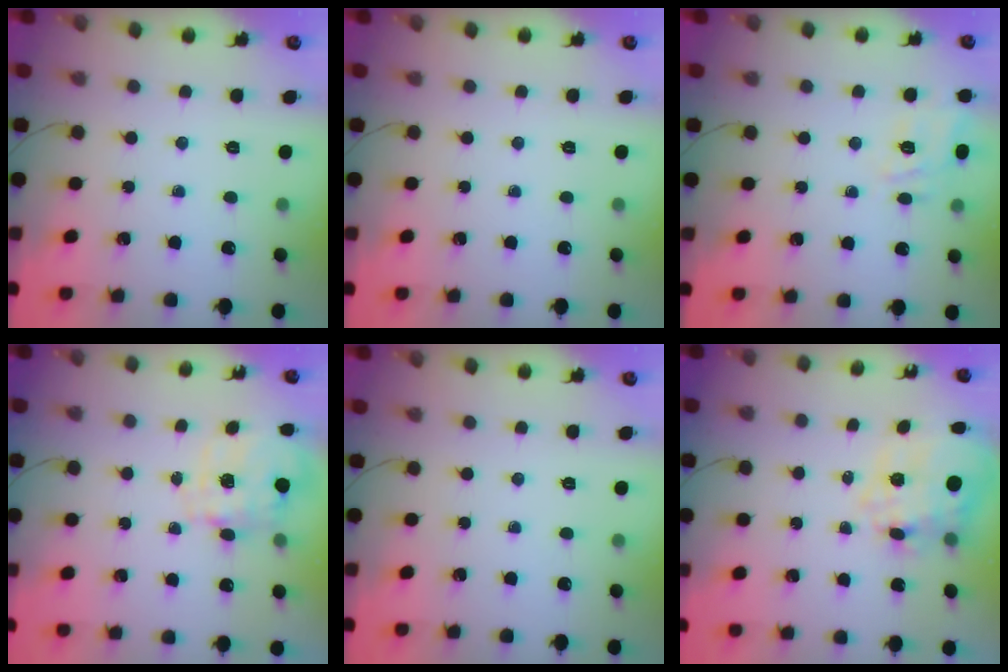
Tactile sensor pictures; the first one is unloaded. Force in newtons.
{"total": 0.0}
{"total": 4.8, "press": 4.7, "slide": 1.0}
{"total": 9.5, "press": 9.5, "slide": 0.6}
{"total": 0.0}
{"total": 10.8, "press": 10.5, "slide": 2.7}